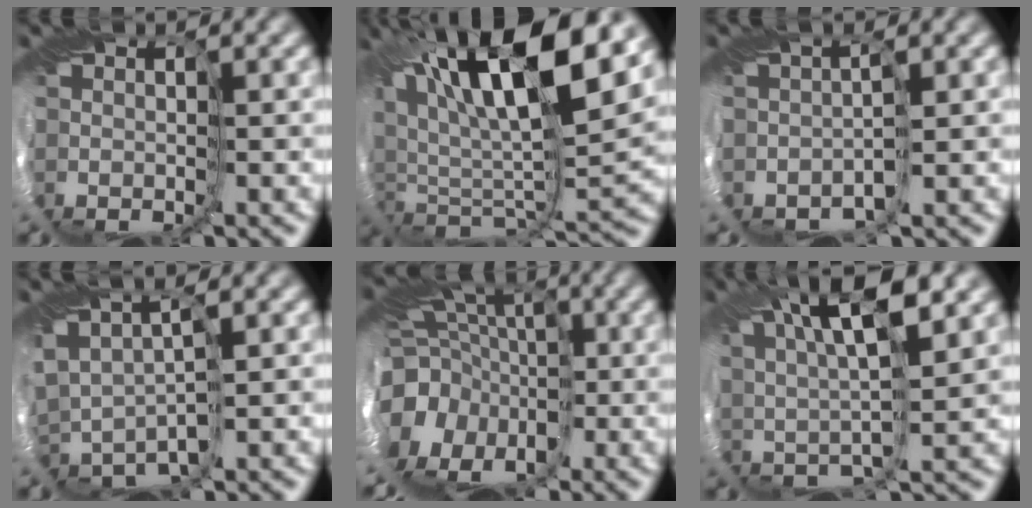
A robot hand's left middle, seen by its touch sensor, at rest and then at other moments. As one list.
[{"total": 14.0, "force": [6.7, 4.7, 11.4], "torque": [-0.234, 0.042, 0.120]}, {"total": 1.0, "force": [-1.0, -0.1, -0.3], "torque": [-0.007, -0.001, -0.015]}, {"total": 0.9, "force": [0.6, 0.4, 0.5], "torque": [-0.041, 0.010, 0.022]}, {"total": 15.4, "force": [-5.4, 12.1, 7.7], "torque": [-0.167, -0.003, -0.103]}, {"total": 5.5, "force": [3.3, -0.3, 4.4], "torque": [-0.080, 0.024, 0.052]}]